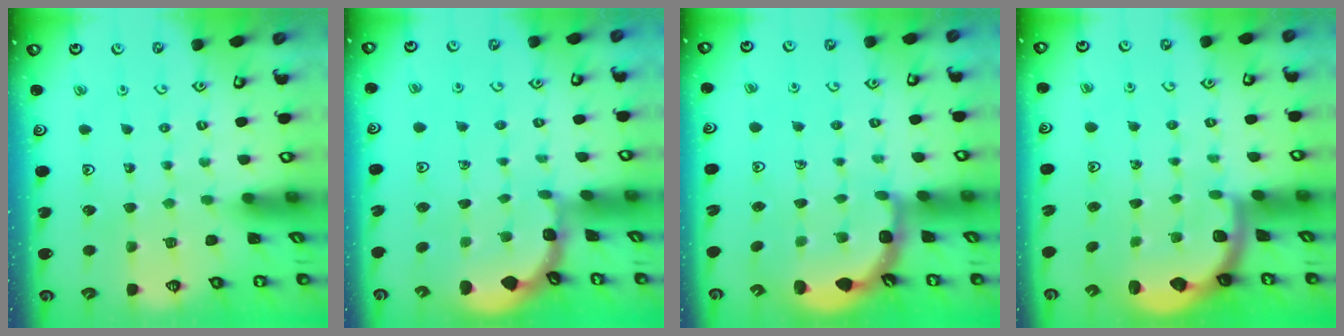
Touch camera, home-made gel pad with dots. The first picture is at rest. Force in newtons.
{"total": 1.5, "press": 1.5, "slide": 0.2}
{"total": 3.1, "press": 2.5, "slide": 1.9}
{"total": 1.9, "press": 1.8, "slide": 0.5}